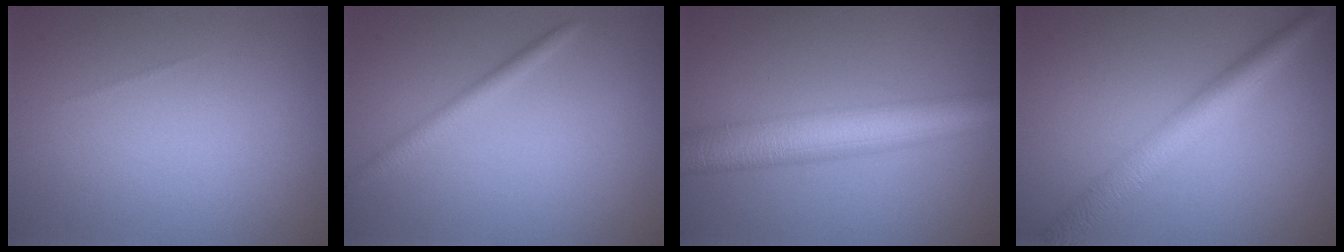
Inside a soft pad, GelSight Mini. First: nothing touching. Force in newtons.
{"total": 1.7, "press": 1.7, "slide": 0.1}
{"total": 7.9, "press": 7.9, "slide": 0.4}
{"total": 4.3, "press": 4.3, "slide": 0.1}